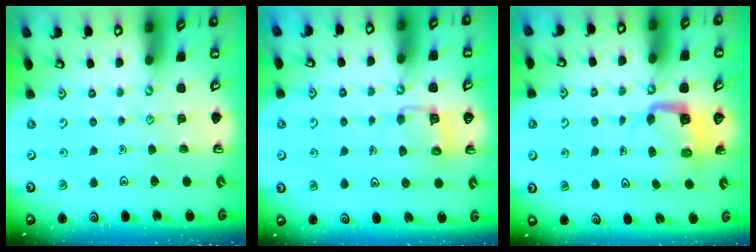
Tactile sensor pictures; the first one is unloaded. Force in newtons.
{"total": 5.5, "press": 5.5, "slide": 0.3}
{"total": 4.4, "press": 4.4, "slide": 0.1}